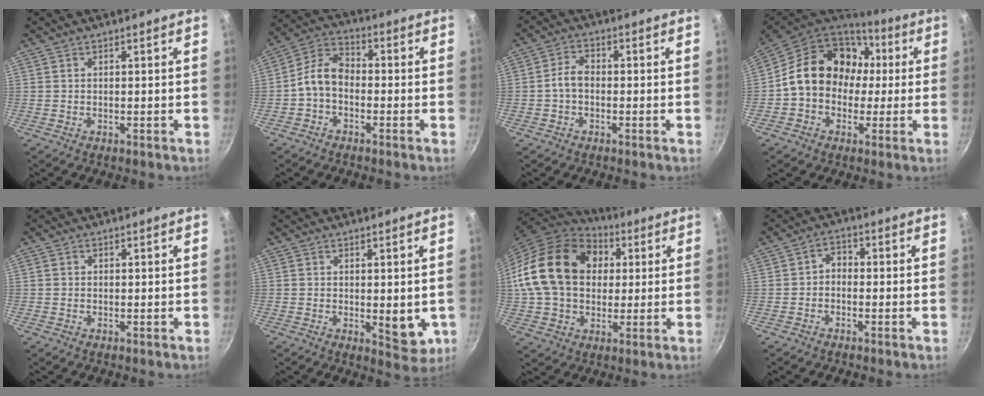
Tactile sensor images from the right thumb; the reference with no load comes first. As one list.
[{"total": 5.0, "force": [-1.5, 3.1, 3.6], "torque": [-0.066, 0.030, -0.036]}, {"total": 3.8, "force": [-0.8, 2.5, 2.8], "torque": [-0.048, 0.023, -0.022]}, {"total": 17.8, "force": [1.8, 14.5, 10.1], "torque": [-0.131, 0.049, 0.018]}, {"total": 0.8, "force": [0.1, 0.7, 0.2], "torque": [-0.001, 0.003, -0.001]}, {"total": 5.9, "force": [-0.3, 2.7, 5.3], "torque": [-0.057, -0.011, 0.004]}, {"total": 22.4, "force": [4.1, 16.7, 14.3], "torque": [-0.238, 0.025, 0.067]}, {"total": 2.6, "force": [-0.9, 1.9, 1.5], "torque": [-0.018, 0.016, -0.023]}]